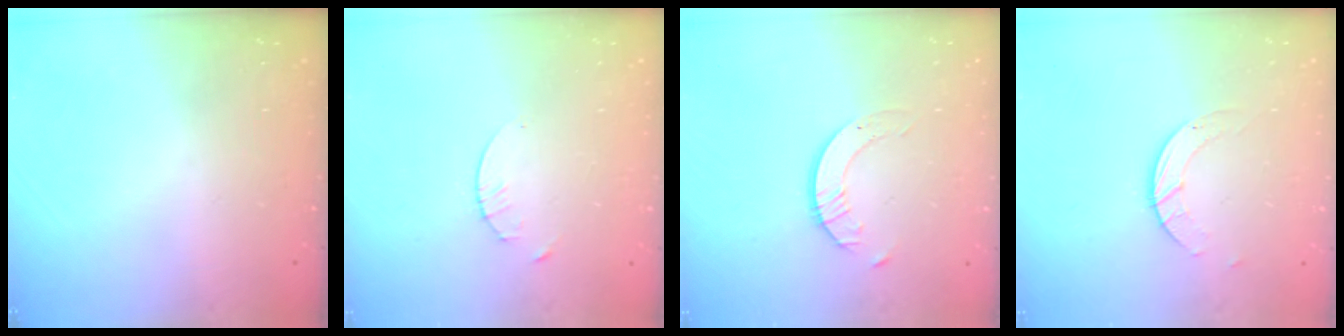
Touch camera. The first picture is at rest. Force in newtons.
{"total": 1.7, "press": 1.6, "slide": 0.2}
{"total": 2.0, "press": 2.0, "slide": 0.2}
{"total": 2.8, "press": 2.8, "slide": 0.3}